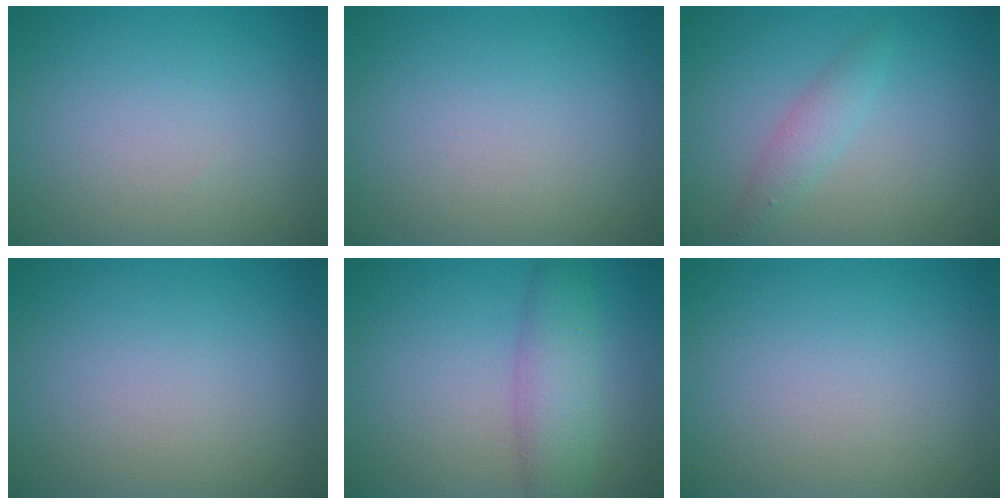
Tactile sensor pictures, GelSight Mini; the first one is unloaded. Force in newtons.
{"total": 0.0}
{"total": 1.8, "press": 1.8, "slide": 0.1}
{"total": 0.0}
{"total": 4.0, "press": 4.0, "slide": 0.0}
{"total": 0.0}